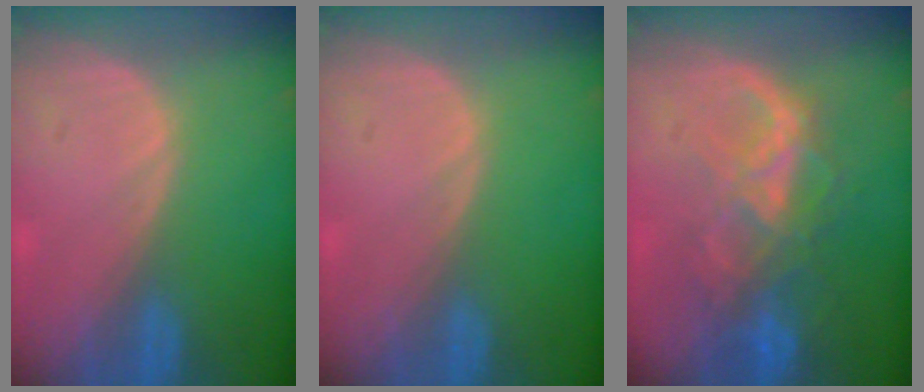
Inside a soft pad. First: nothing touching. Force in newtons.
{"total": 0.0}
{"total": 8.9, "press": 7.5, "slide": 4.7}